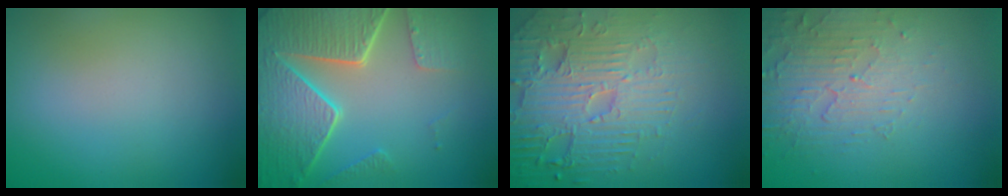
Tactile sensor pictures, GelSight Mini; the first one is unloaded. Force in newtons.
{"total": 8.4, "press": 6.0, "slide": 5.9}
{"total": 7.1, "press": 5.4, "slide": 4.6}
{"total": 5.0, "press": 3.3, "slide": 3.8}